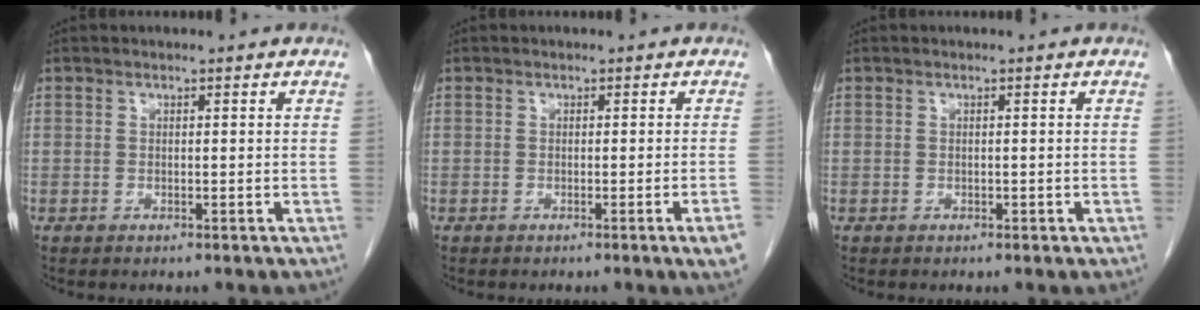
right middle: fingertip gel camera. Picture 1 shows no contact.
{"total": 2.8, "force": [-1.5, -0.6, 2.3], "torque": [-0.024, -0.009, -0.022]}
{"total": 0.5, "force": [-0.2, 0.4, 0.3], "torque": [-0.003, 0.002, -0.003]}